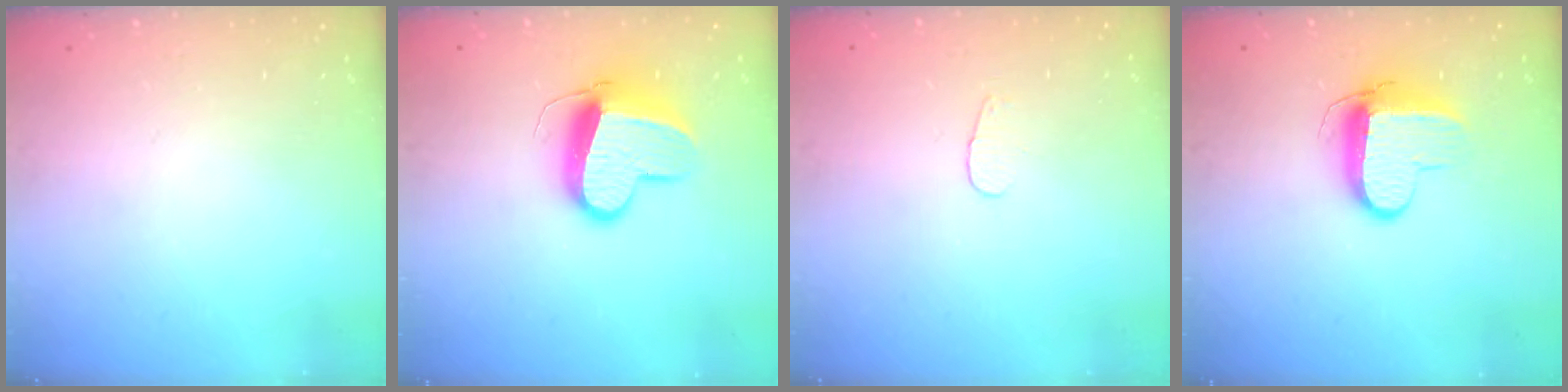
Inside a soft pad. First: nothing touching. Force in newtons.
{"total": 13.4, "press": 13.3, "slide": 1.3}
{"total": 3.1, "press": 3.1, "slide": 0.4}
{"total": 9.5, "press": 9.5, "slide": 0.8}